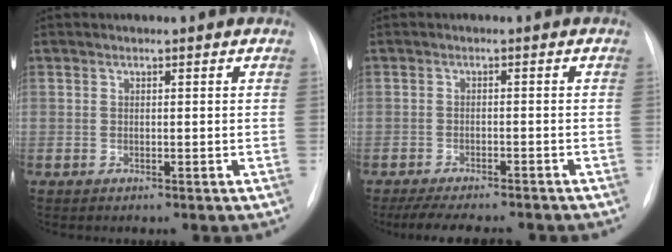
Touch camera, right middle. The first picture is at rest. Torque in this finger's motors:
{"motor_torque": [0.65, -0.67, 0.10, 0.05]}